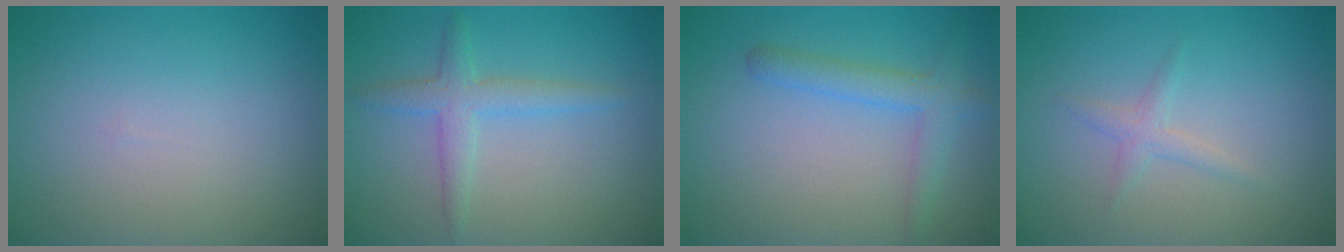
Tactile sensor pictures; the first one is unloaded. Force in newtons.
{"total": 2.6, "press": 2.6, "slide": 0.1}
{"total": 2.7, "press": 2.7, "slide": 0.1}
{"total": 1.3, "press": 1.3, "slide": 0.0}